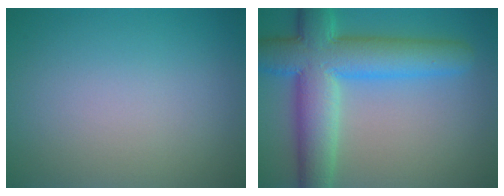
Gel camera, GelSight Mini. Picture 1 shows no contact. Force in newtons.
{"total": 9.7, "press": 9.7, "slide": 0.4}